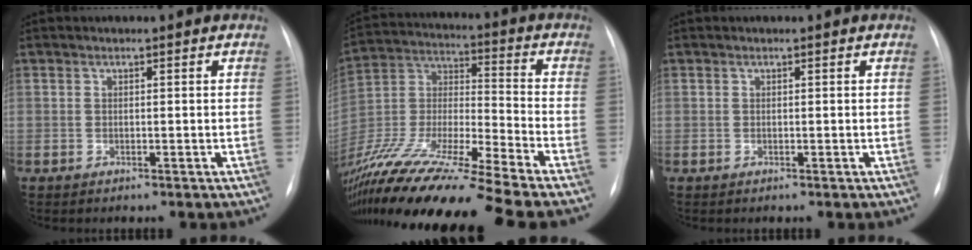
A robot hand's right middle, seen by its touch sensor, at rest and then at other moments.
{"total": 25.7, "force": [-20.8, -0.2, 15.1], "torque": [-0.308, -0.047, -0.381]}
{"total": 0.0}